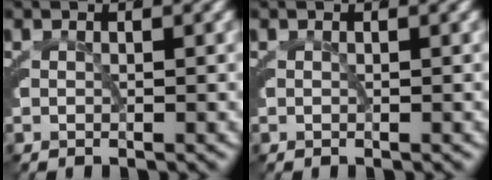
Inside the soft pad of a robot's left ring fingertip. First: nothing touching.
{"total": 0.0}